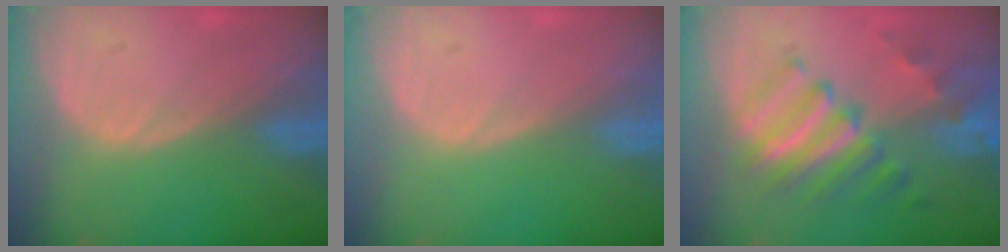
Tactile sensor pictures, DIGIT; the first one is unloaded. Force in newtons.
{"total": 0.0}
{"total": 9.5, "press": 8.2, "slide": 4.9}